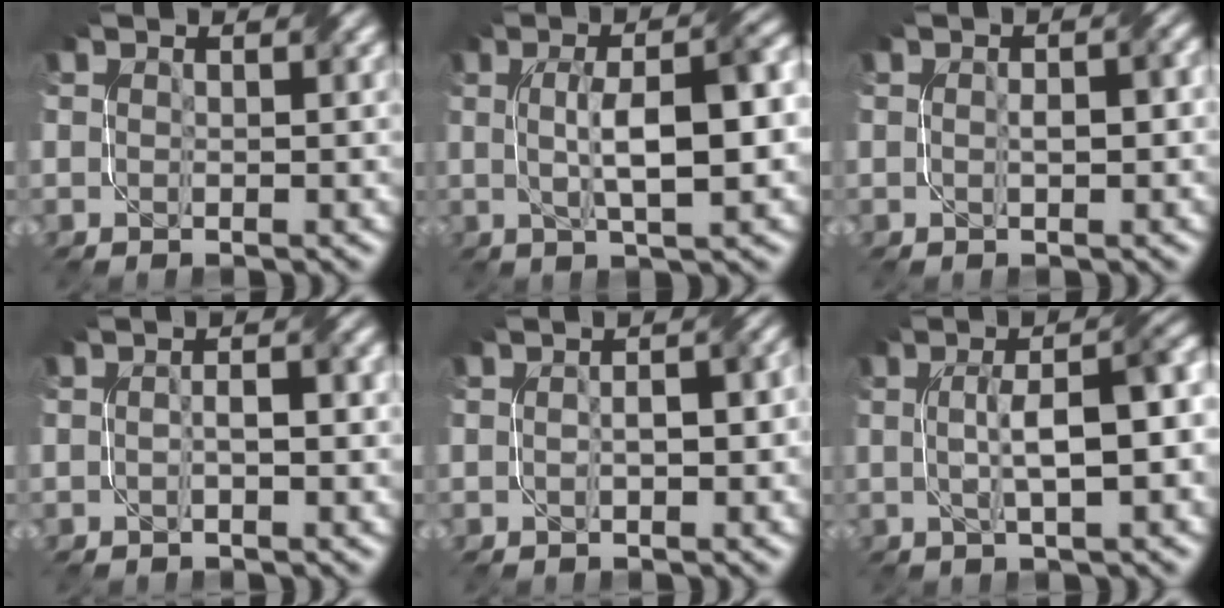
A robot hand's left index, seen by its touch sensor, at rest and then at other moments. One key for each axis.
{"total": 8.6, "fx": 0.4, "fy": 2.4, "fz": 8.3, "tx": -0.125, "ty": 0.011, "tz": 0.003}
{"total": 1.8, "fx": 0.0, "fy": 0.6, "fz": 1.7, "tx": -0.021, "ty": -0.001, "tz": 0.001}
{"total": 1.9, "fx": -0.3, "fy": 0.5, "fz": 1.8, "tx": -0.029, "ty": 0.001, "tz": -0.011}
{"total": 3.5, "fx": -0.3, "fy": 1.7, "fz": 3.1, "tx": -0.042, "ty": 0.008, "tz": -0.010}
{"total": 7.6, "fx": 0.3, "fy": 1.9, "fz": 7.4, "tx": -0.105, "ty": 0.013, "tz": 0.006}